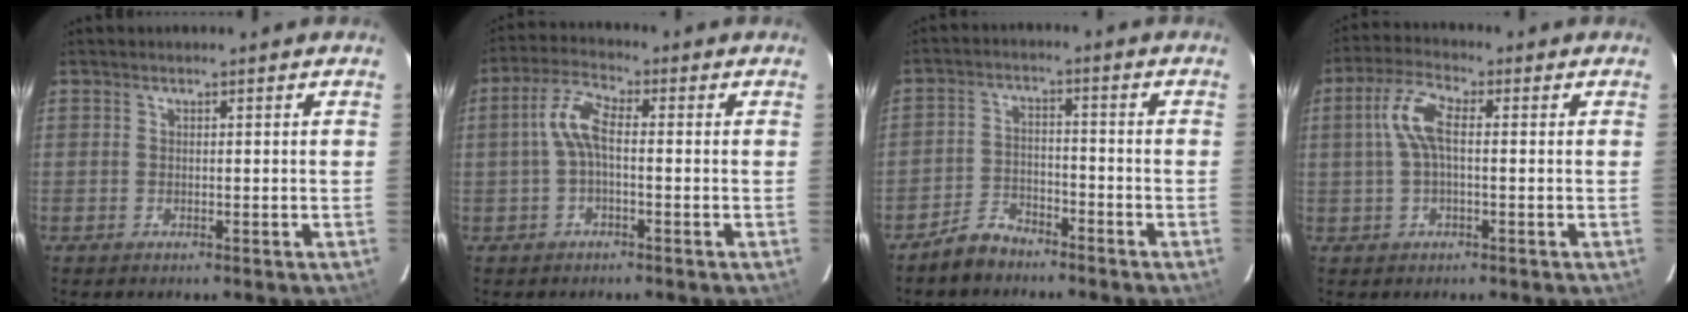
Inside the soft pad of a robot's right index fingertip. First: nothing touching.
{"total": 5.5, "force": [-0.5, 1.9, 5.1], "torque": [-0.113, 0.018, -0.012]}
{"total": 5.5, "force": [-4.6, 2.7, 1.4], "torque": [-0.045, 0.015, -0.081]}
{"total": 6.5, "force": [0.5, 2.4, 6.0], "torque": [-0.127, 0.017, 0.009]}